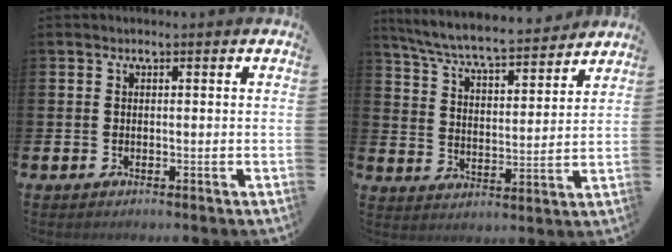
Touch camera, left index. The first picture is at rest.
{"total": 7.2, "force": [6.9, 0.5, 2.2], "torque": [-0.075, -0.049, 0.119]}